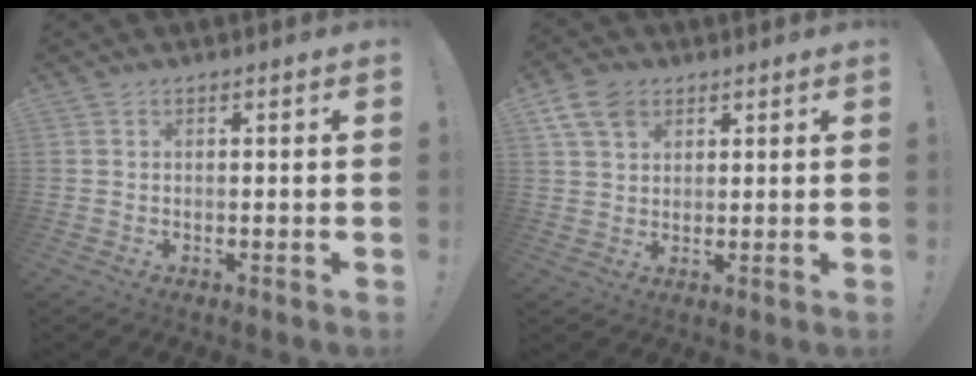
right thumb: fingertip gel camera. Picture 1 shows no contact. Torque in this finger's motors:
{"motor_torque": [-0.06, 0.08, 0.03, 0.03, 0.08]}